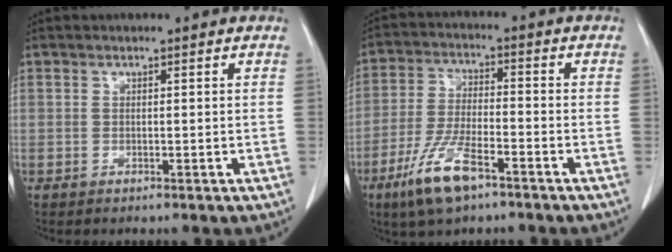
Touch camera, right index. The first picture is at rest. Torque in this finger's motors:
{"motor_torque": [1.26, -0.87, 0.54, 0.18]}